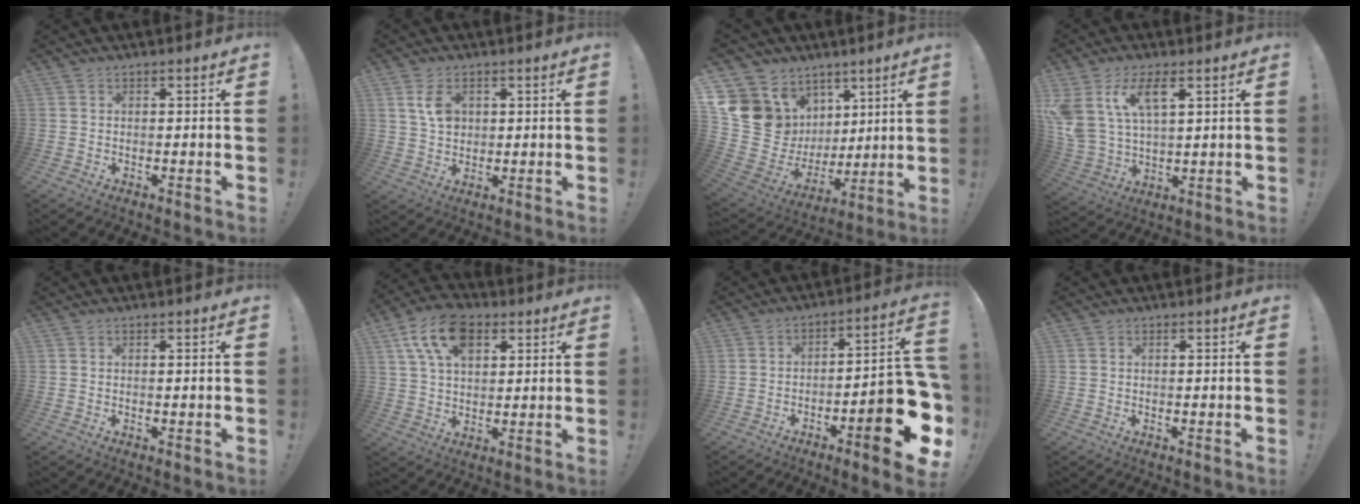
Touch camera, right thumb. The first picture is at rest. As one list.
[{"total": 6.5, "force": [2.2, 4.7, 3.9], "torque": [-0.050, -0.002, 0.040]}, {"total": 17.0, "force": [6.0, 14.6, 6.5], "torque": [-0.134, -0.051, 0.145]}, {"total": 11.8, "force": [6.1, 5.8, 8.2], "torque": [-0.173, -0.024, 0.111]}, {"total": 0.0}, {"total": 14.4, "force": [6.4, 9.0, 9.2], "torque": [-0.162, -0.011, 0.120]}, {"total": 17.9, "force": [-6.8, 4.6, 15.9], "torque": [-0.198, 0.035, -0.098]}, {"total": 0.7, "force": [0.1, -0.3, 0.6], "torque": [-0.003, -0.005, -0.002]}]